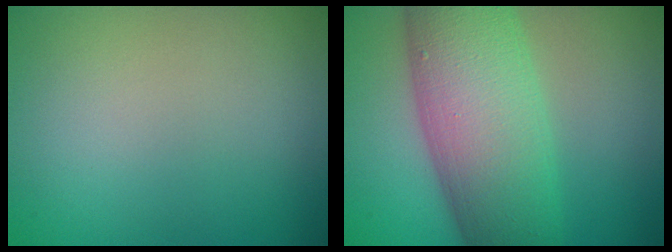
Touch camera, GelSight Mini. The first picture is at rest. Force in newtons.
{"total": 11.7, "press": 11.7, "slide": 0.3}